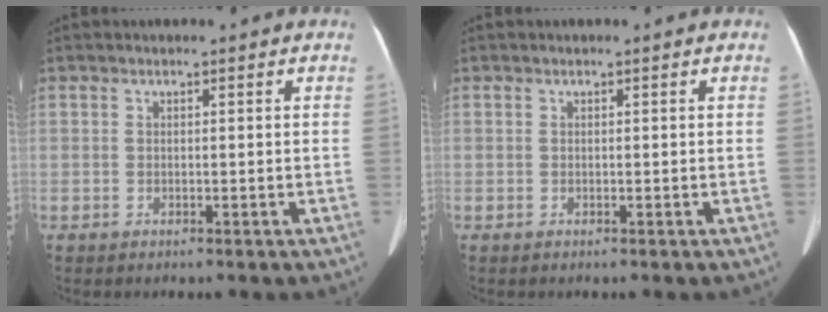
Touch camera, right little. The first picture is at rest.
{"total": 0.0}